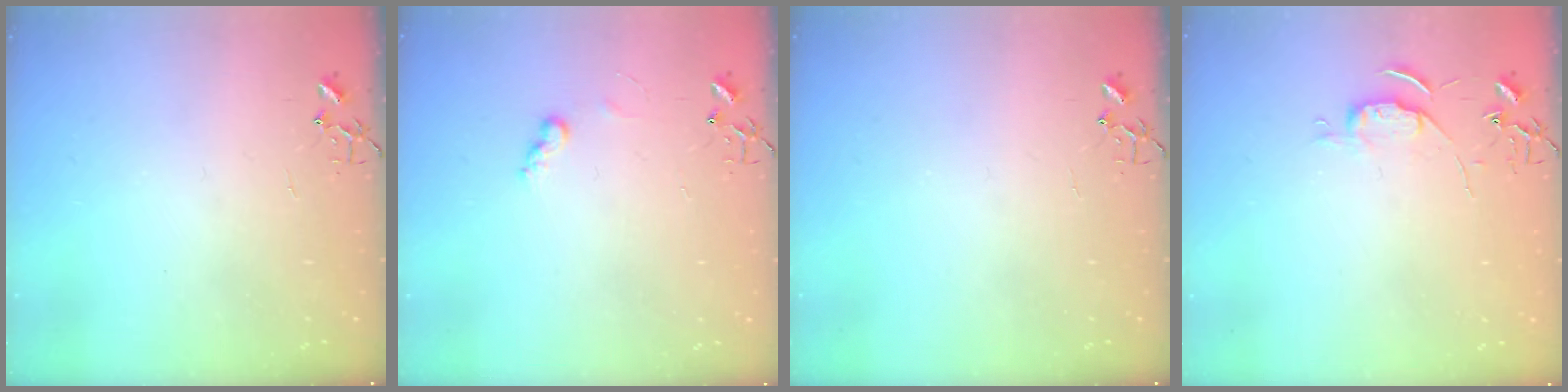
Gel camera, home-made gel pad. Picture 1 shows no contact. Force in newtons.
{"total": 5.3, "press": 5.3, "slide": 0.1}
{"total": 0.0}
{"total": 5.4, "press": 5.4, "slide": 0.7}